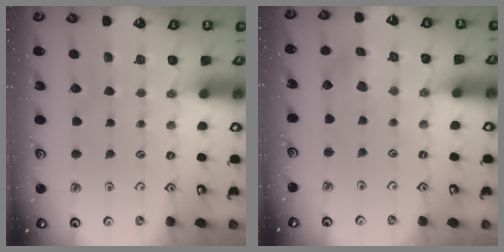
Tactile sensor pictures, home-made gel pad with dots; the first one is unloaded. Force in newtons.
{"total": 2.7, "press": 2.7, "slide": 0.1}